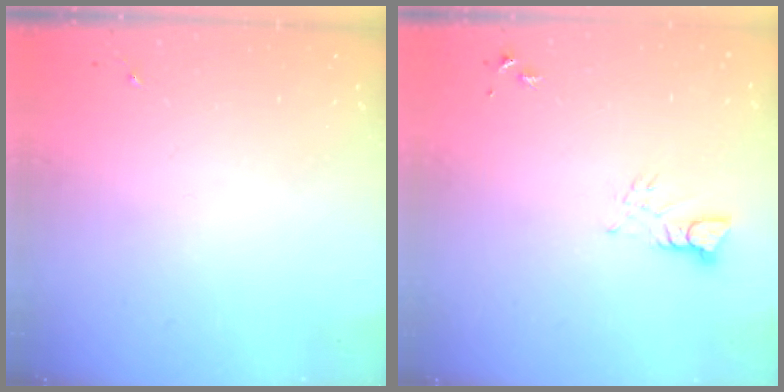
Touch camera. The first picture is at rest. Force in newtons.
{"total": 3.2, "press": 3.2, "slide": 0.2}